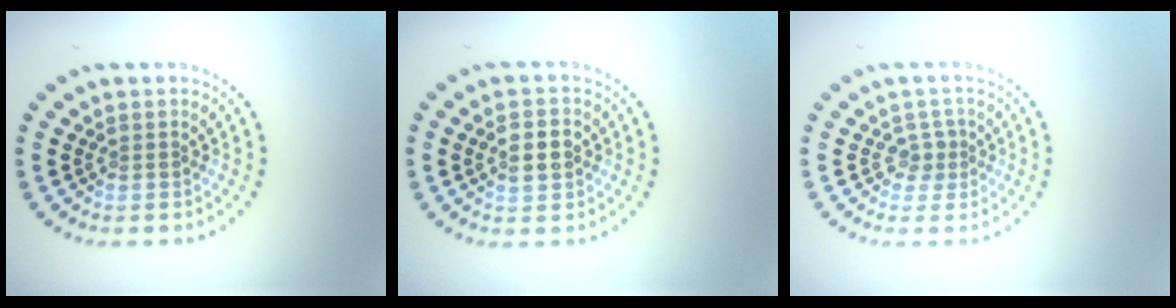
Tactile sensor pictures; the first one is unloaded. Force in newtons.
{"total": 2.9, "press": 2.9, "slide": 0.2}
{"total": 1.6, "press": 1.2, "slide": 1.0}